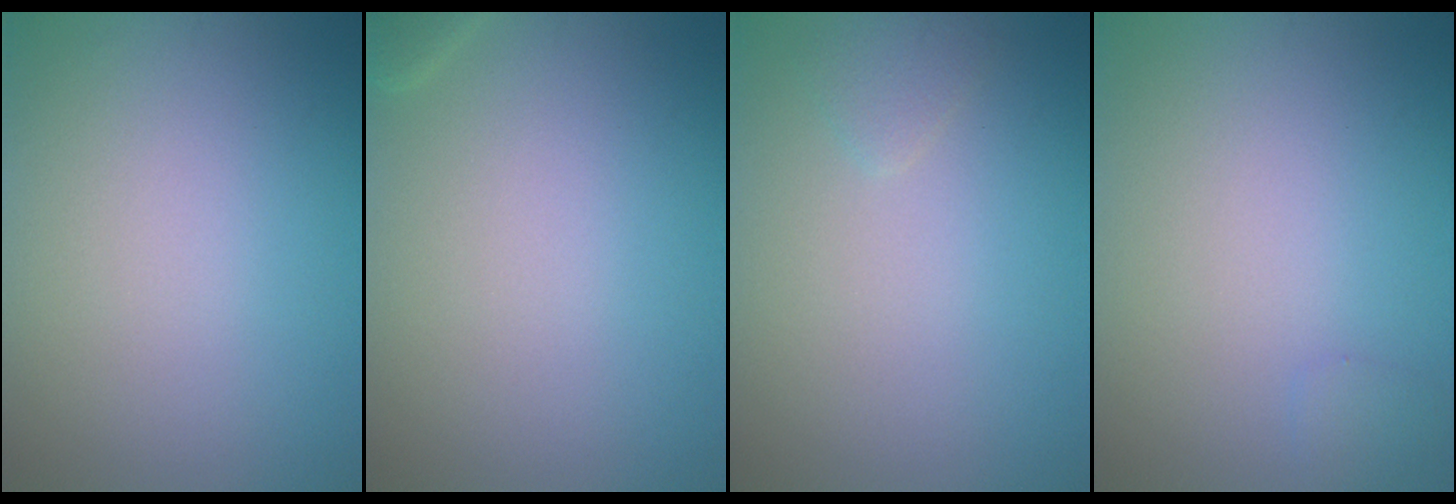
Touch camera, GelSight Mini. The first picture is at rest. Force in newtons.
{"total": 1.1, "press": 1.1, "slide": 0.1}
{"total": 0.9, "press": 0.9, "slide": 0.1}
{"total": 0.7, "press": 0.7, "slide": 0.0}